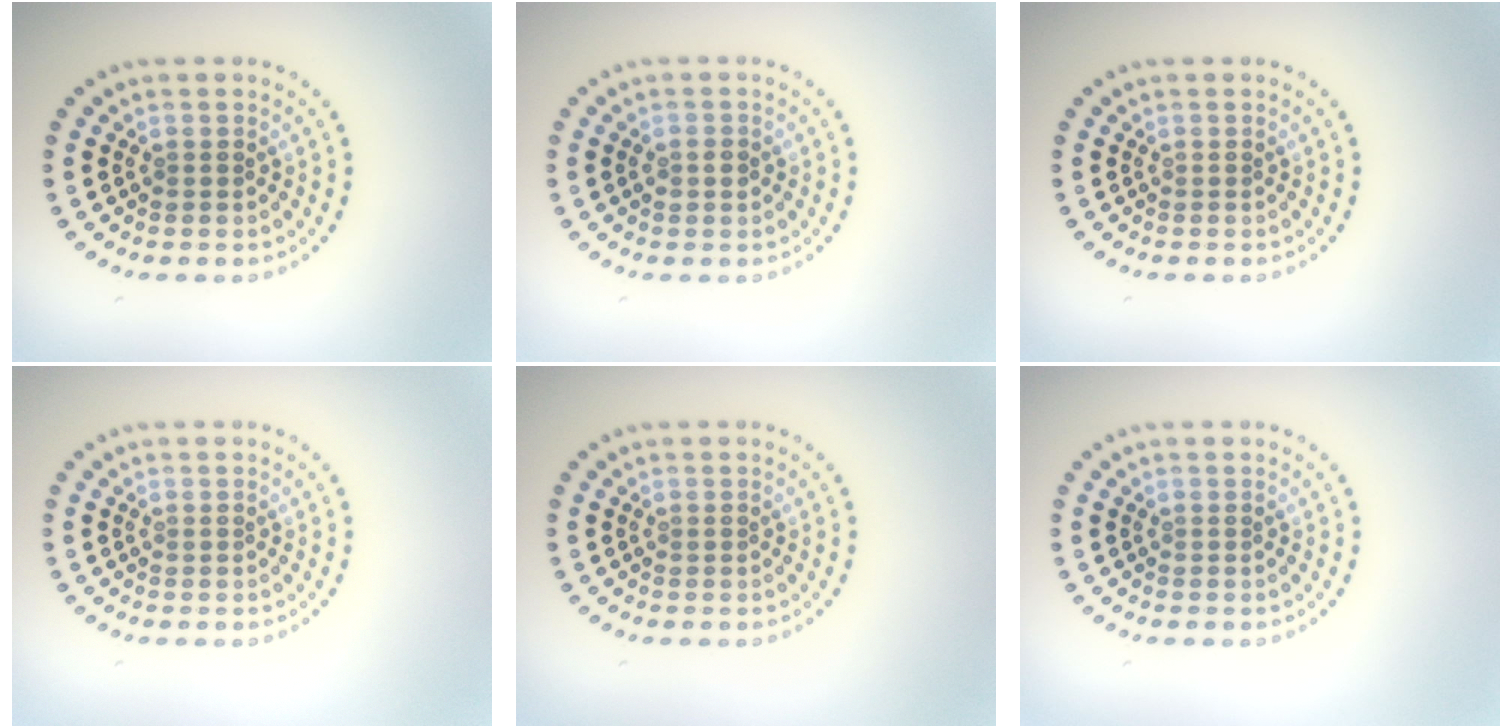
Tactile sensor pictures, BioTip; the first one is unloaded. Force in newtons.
{"total": 1.5, "press": 1.5, "slide": 0.2}
{"total": 0.0}
{"total": 0.0}
{"total": 0.0}
{"total": 0.0}